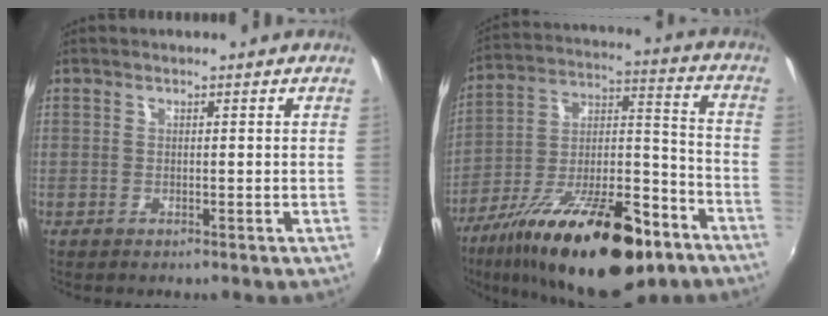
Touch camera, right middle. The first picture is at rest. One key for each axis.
{"total": 27.6, "fx": -16.2, "fy": 10.3, "fz": 19.8, "tx": -0.328, "ty": -0.014, "tz": -0.252}